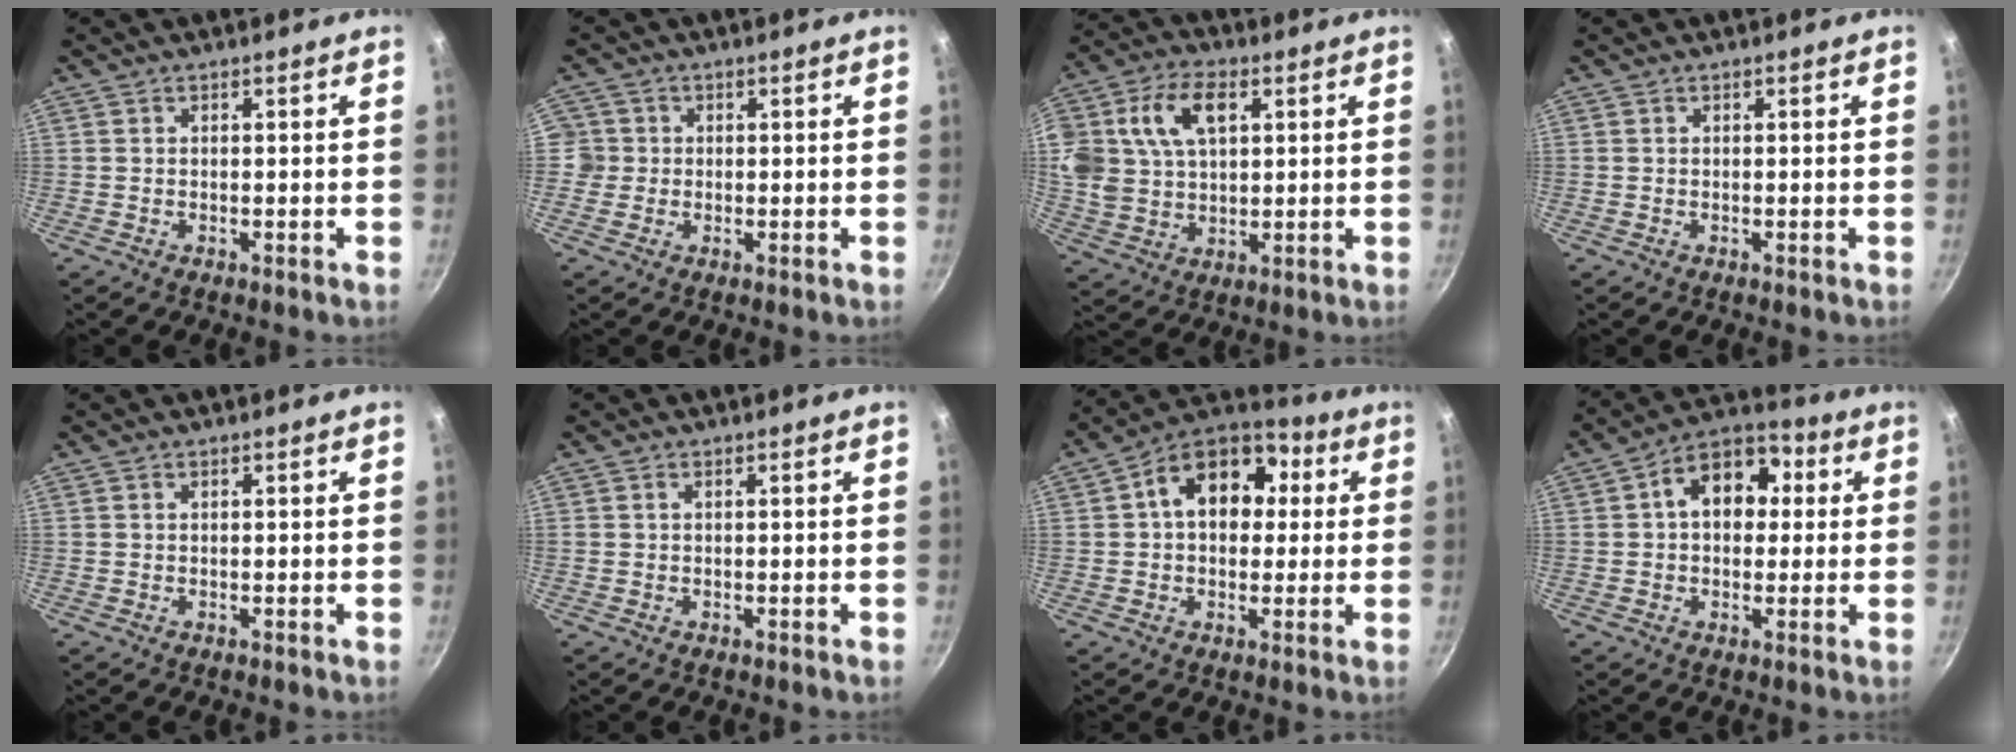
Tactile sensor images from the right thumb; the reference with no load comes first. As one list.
[{"total": 3.3, "force": [-0.2, 3.3, 0.5], "torque": [0.015, 0.010, -0.008]}, {"total": 17.9, "force": [5.6, 12.0, 12.0], "torque": [-0.250, 0.014, 0.105]}, {"total": 0.0}, {"total": 0.0}, {"total": 0.6, "force": [0.2, 0.3, 0.4], "torque": [-0.007, 0.002, 0.004]}, {"total": 15.1, "force": [2.9, 10.8, 10.1], "torque": [-0.116, 0.027, 0.026]}, {"total": 12.4, "force": [2.3, 8.8, 8.4], "torque": [-0.080, 0.025, 0.016]}]